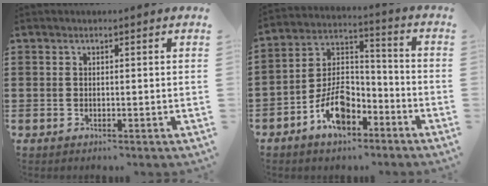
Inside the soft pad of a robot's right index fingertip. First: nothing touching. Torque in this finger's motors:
{"motor_torque": [2.14, 0.00, 1.05, 0.21]}